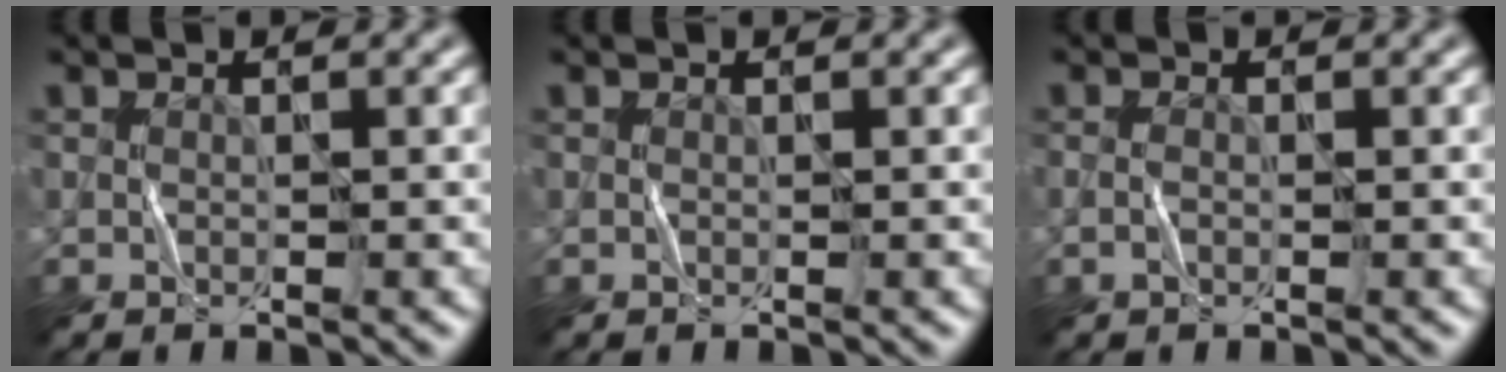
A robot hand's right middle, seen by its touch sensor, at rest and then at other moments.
{"total": 0.0}
{"total": 0.9, "force": [-0.3, 0.4, 0.7], "torque": [-0.019, 0.000, -0.010]}